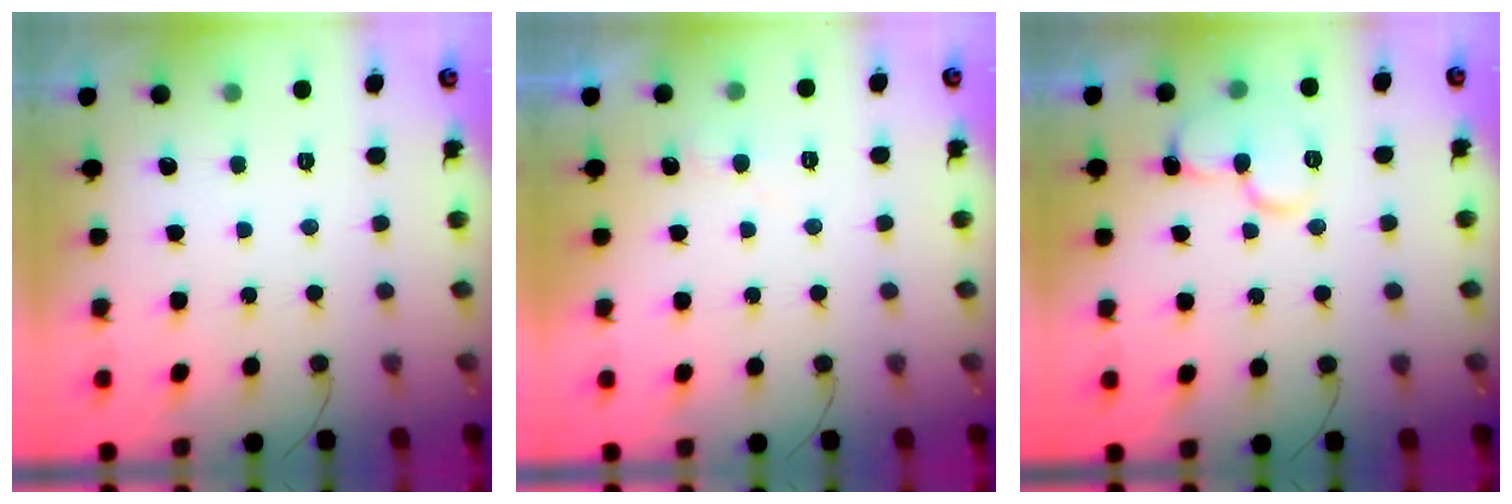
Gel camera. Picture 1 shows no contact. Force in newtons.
{"total": 3.4, "press": 3.4, "slide": 0.4}
{"total": 10.7, "press": 10.7, "slide": 1.1}